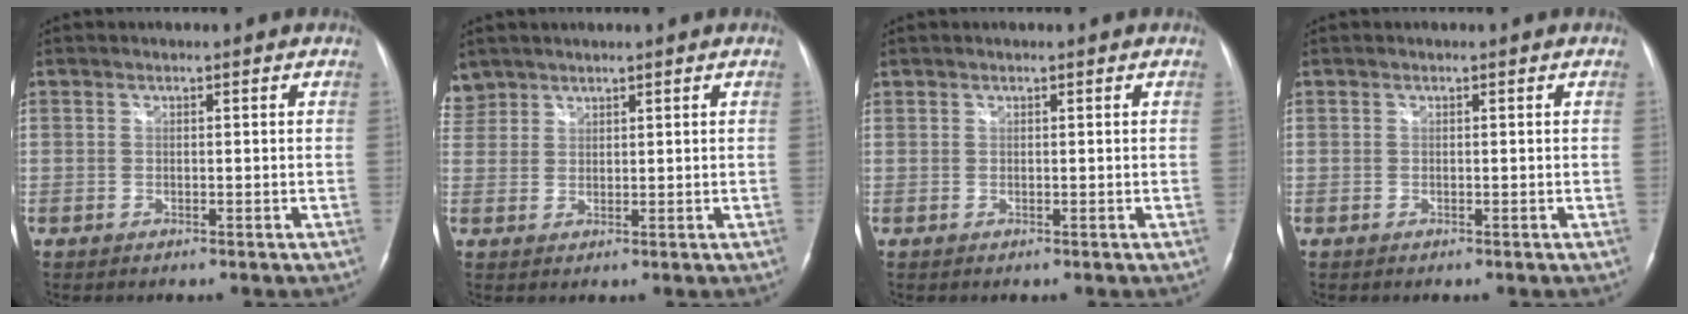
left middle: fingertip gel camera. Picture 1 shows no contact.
{"total": 3.5, "force": [2.9, 1.9, -0.2], "torque": [0.008, 0.010, 0.061]}
{"total": 0.0}
{"total": 0.0}